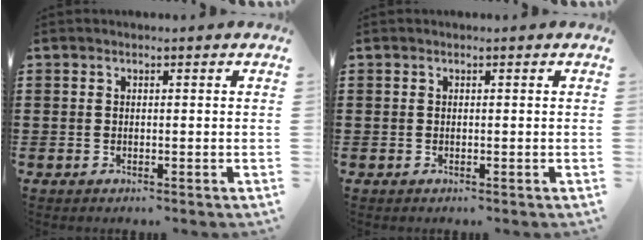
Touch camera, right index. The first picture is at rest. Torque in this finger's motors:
{"motor_torque": [-0.31, 1.83, 0.00, 0.01]}